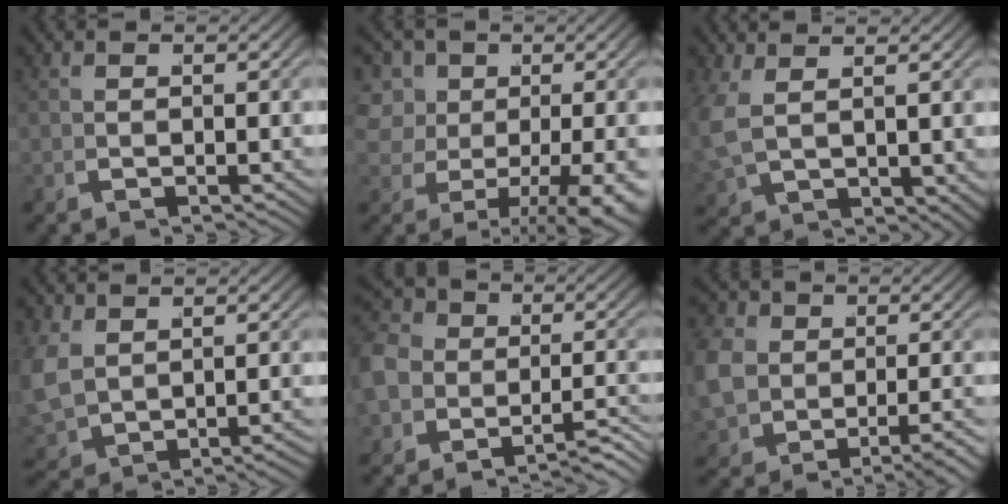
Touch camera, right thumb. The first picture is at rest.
{"total": 8.6, "force": [-0.1, 6.0, 6.1], "torque": [-0.121, -0.037, 0.021]}
{"total": 4.1, "force": [1.7, 2.5, 2.8], "torque": [-0.073, -0.012, 0.046]}
{"total": 4.4, "force": [0.0, 3.6, 2.5], "torque": [-0.080, -0.024, 0.022]}
{"total": 7.0, "force": [-2.4, 5.5, 3.7], "torque": [-0.079, -0.015, -0.046]}
{"total": 5.6, "force": [-1.4, 4.5, 3.1], "torque": [-0.081, -0.017, -0.017]}